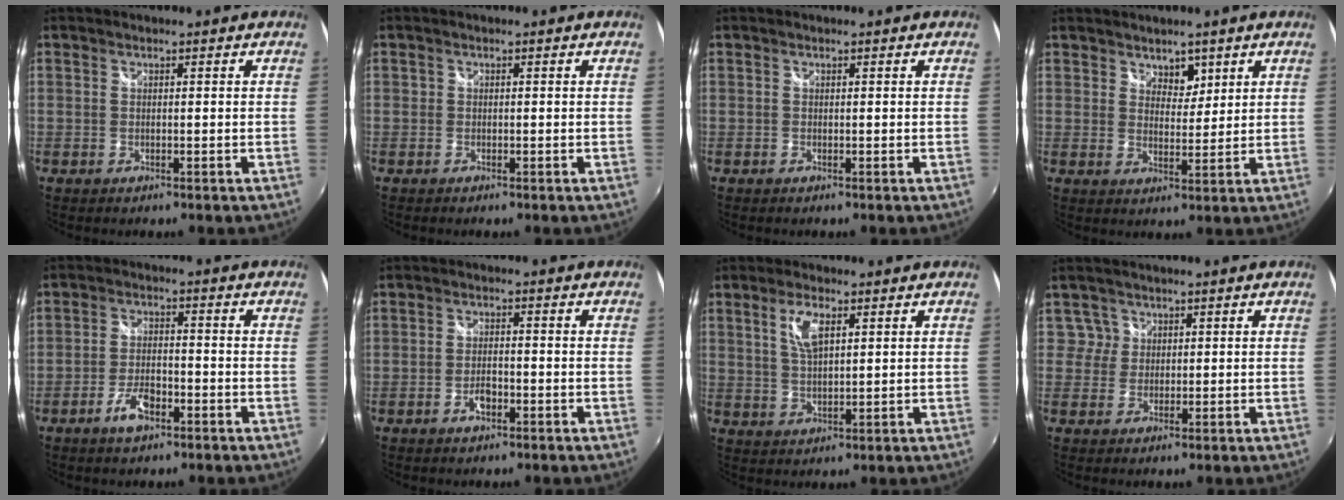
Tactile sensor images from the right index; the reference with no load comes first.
{"total": 0.8, "force": [-0.5, 0.6, 0.1], "torque": [-0.003, -0.003, -0.011]}
{"total": 0.0}
{"total": 3.7, "force": [2.5, 2.4, 1.3], "torque": [-0.011, -0.003, 0.041]}
{"total": 5.7, "force": [-3.4, 2.3, 3.9], "torque": [-0.086, 0.000, -0.059]}
{"total": 3.2, "force": [-1.8, 1.5, 2.3], "torque": [-0.050, 0.001, -0.033]}
{"total": 5.5, "force": [2.4, 2.2, 4.5], "torque": [-0.083, 0.003, 0.047]}
{"total": 2.8, "force": [0.7, 2.6, -0.4], "torque": [0.024, 0.017, 0.010]}